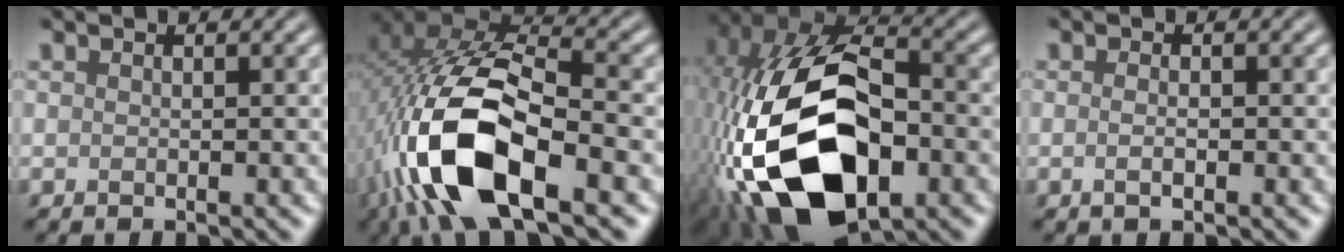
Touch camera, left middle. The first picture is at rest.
{"total": 14.8, "force": [-5.0, 6.7, 12.2], "torque": [-0.265, -0.009, -0.092]}
{"total": 19.0, "force": [-5.3, 11.2, 14.5], "torque": [-0.317, -0.019, -0.091]}
{"total": 1.1, "force": [-0.3, 0.3, 1.0], "torque": [-0.019, -0.004, -0.007]}